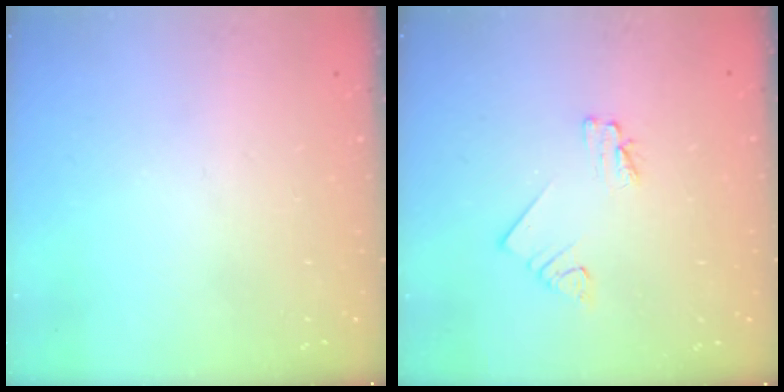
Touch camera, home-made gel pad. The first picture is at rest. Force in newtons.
{"total": 1.7, "press": 1.7, "slide": 0.0}